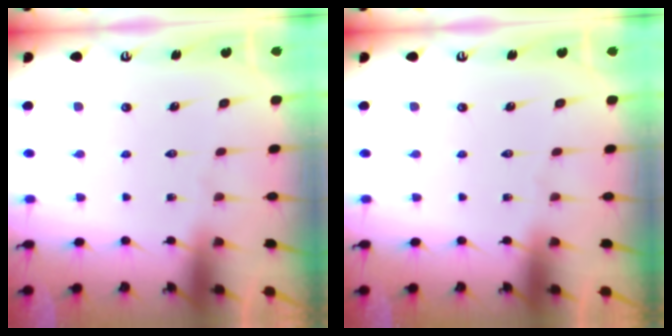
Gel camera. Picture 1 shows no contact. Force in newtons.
{"total": 0.0}